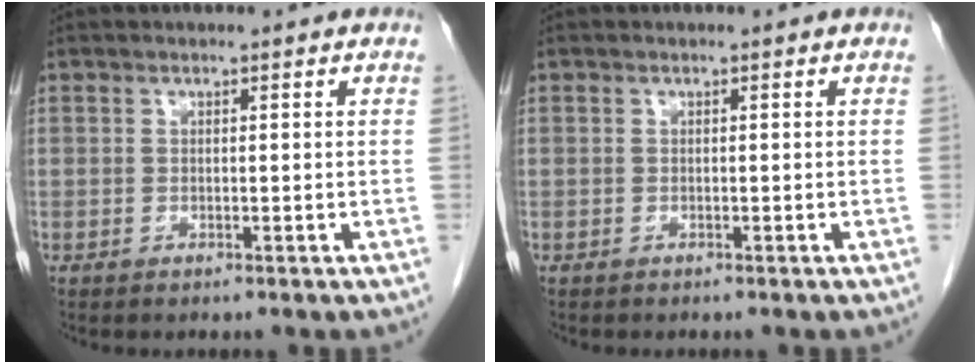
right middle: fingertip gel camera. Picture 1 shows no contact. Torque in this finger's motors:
{"motor_torque": [-0.13, -0.01, -0.03, -0.01]}